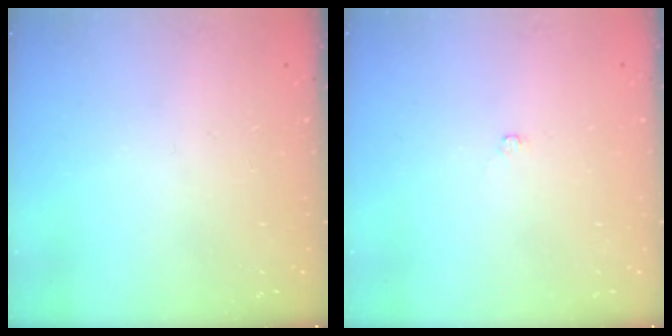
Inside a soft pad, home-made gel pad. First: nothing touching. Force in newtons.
{"total": 2.6, "press": 2.6, "slide": 0.3}